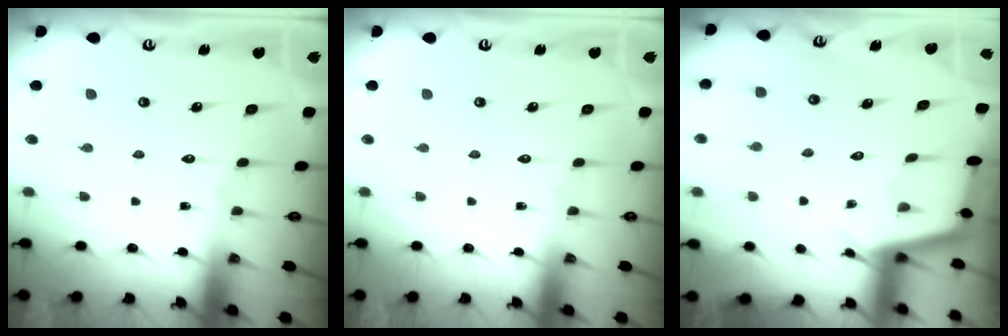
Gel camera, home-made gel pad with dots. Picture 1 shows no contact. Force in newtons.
{"total": 0.0}
{"total": 3.0, "press": 3.0, "slide": 0.3}